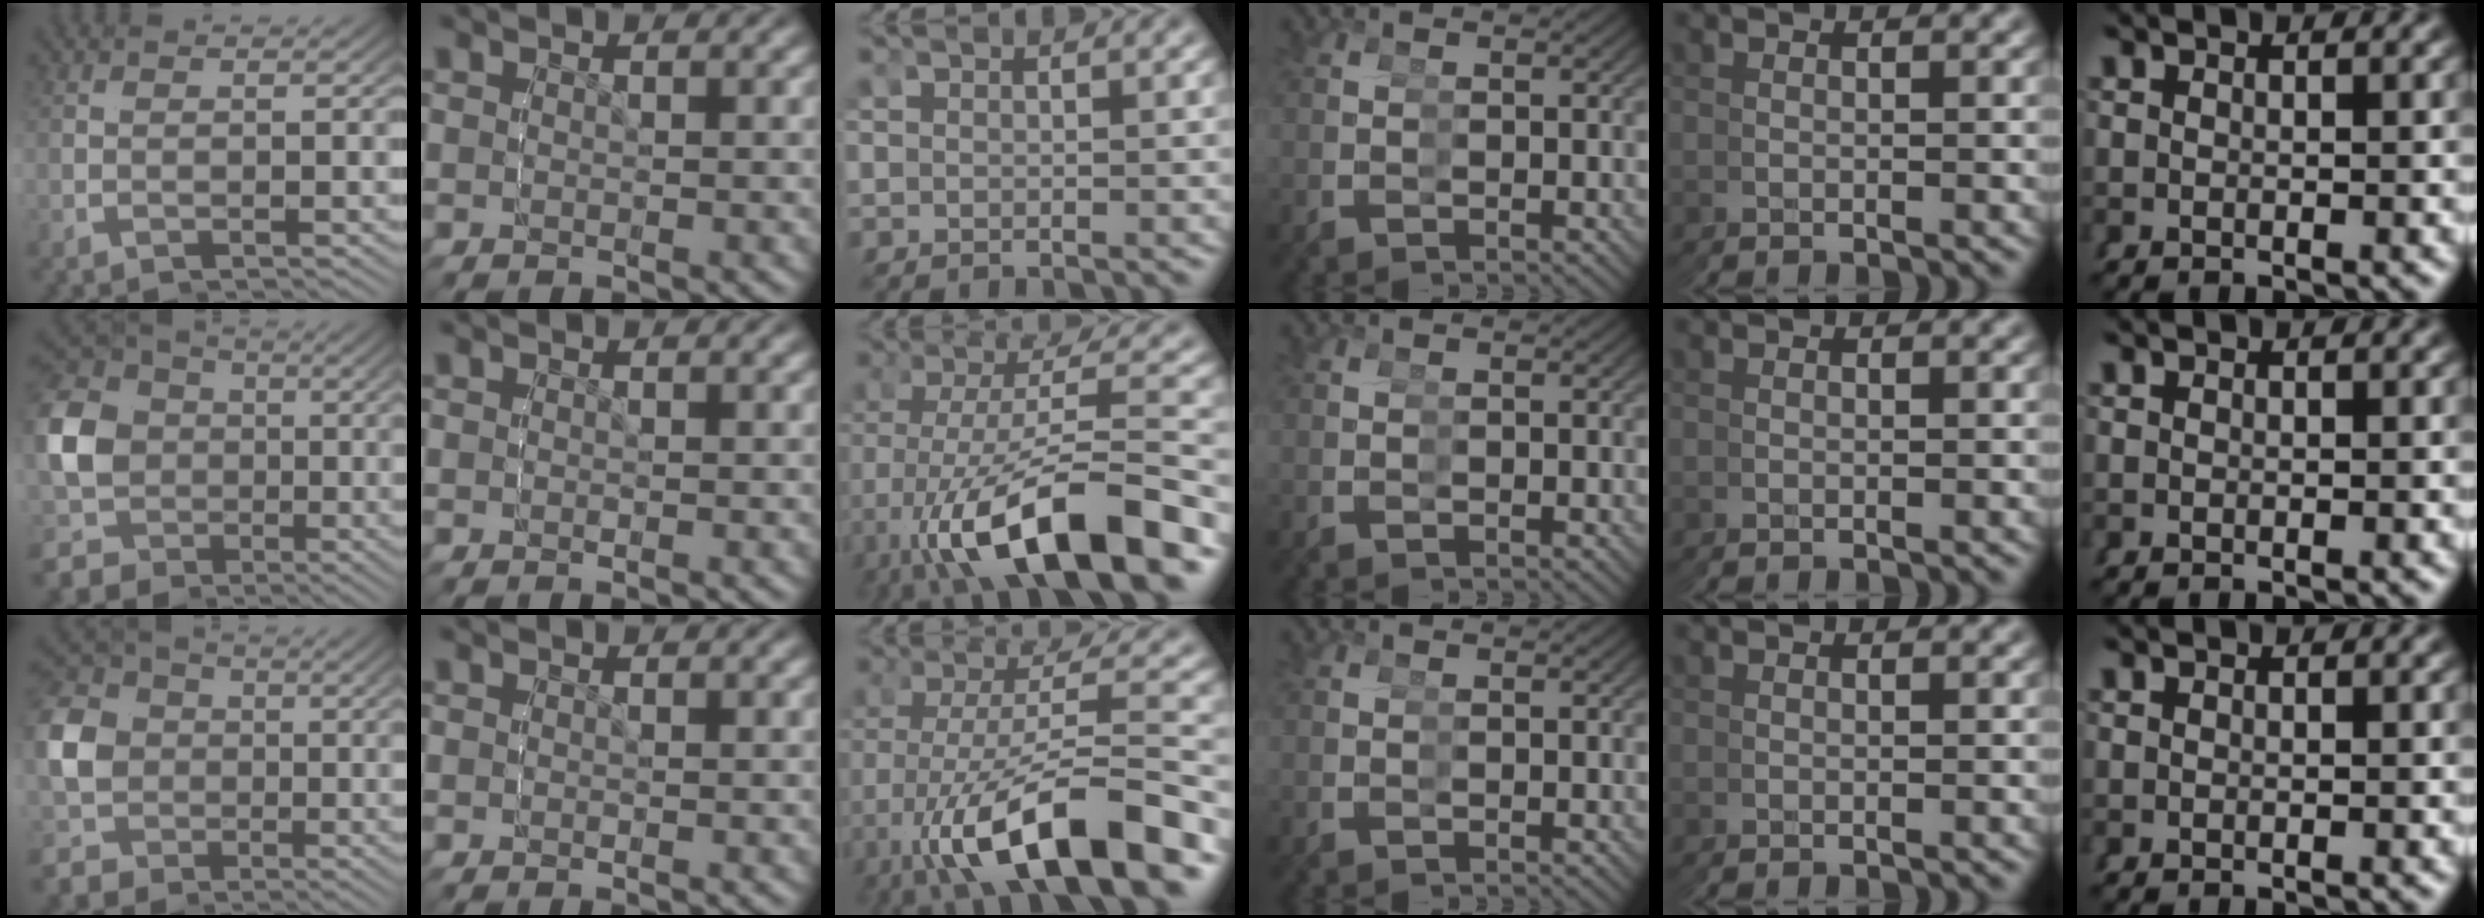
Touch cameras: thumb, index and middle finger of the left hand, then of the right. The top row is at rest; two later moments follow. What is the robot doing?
{"motion": "grasp_and_lifting", "object": "glue stick"}